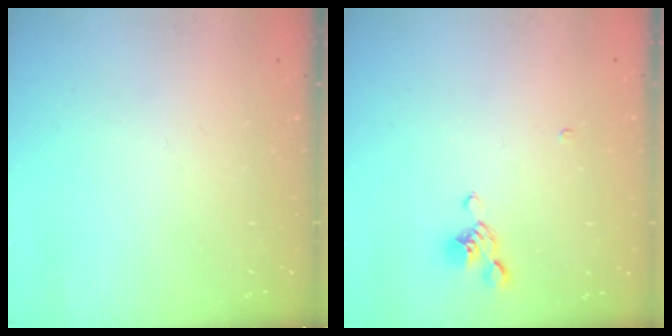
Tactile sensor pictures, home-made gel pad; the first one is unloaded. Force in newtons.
{"total": 1.8, "press": 1.5, "slide": 1.0}